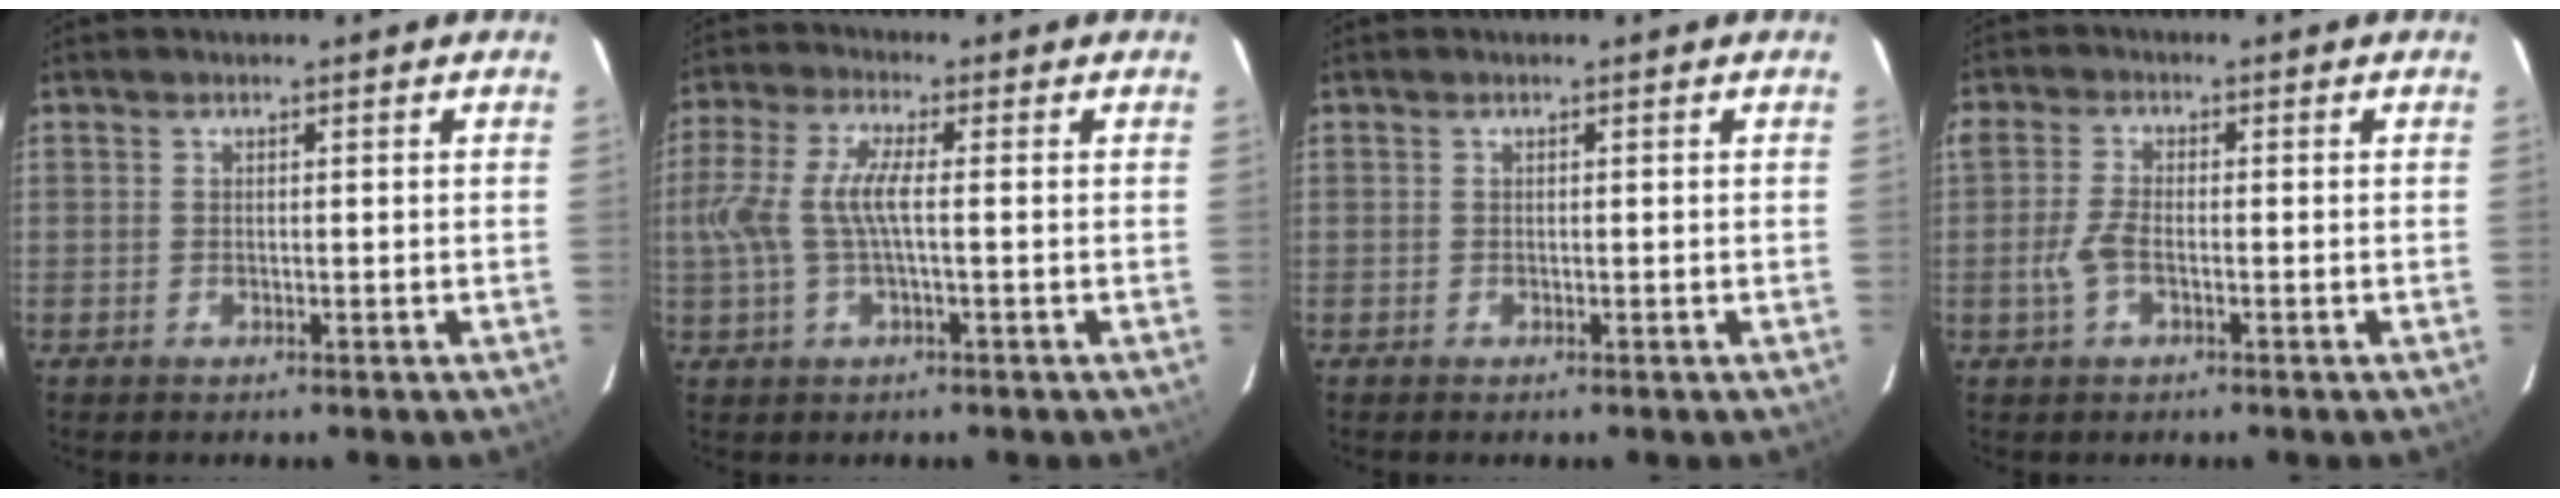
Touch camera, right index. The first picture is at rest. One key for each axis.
{"total": 7.8, "fx": -0.4, "fy": 2.0, "fz": 7.5, "tx": -0.163, "ty": 0.005, "tz": -0.002}
{"total": 0.0}
{"total": 3.8, "fx": -1.3, "fy": 1.8, "fz": 3.1, "tx": -0.077, "ty": 0.003, "tz": -0.027}